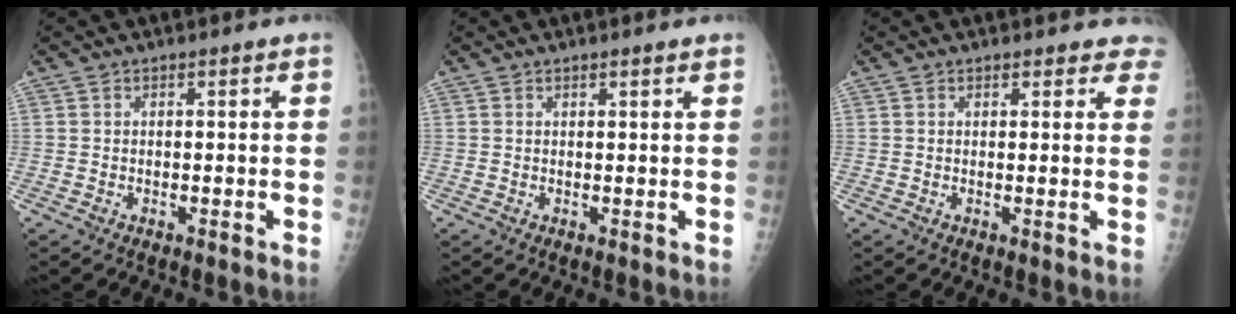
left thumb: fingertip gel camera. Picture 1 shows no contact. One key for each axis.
{"total": 1.4, "fx": 1.2, "fy": -0.1, "fz": 0.7, "tx": -0.007, "ty": 0.000, "tz": 0.016}
{"total": 4.5, "fx": 4.1, "fy": 1.9, "fz": 0.4, "tx": 0.038, "ty": -0.016, "tz": 0.023}